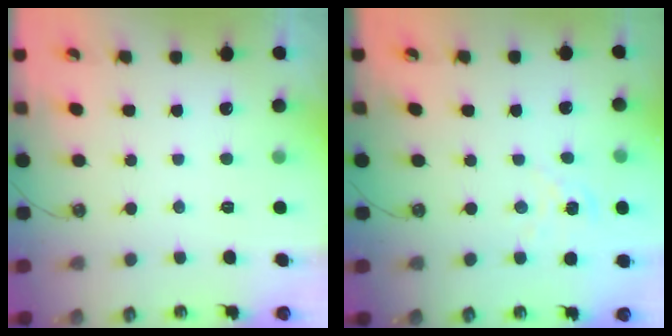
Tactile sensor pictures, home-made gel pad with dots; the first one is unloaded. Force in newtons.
{"total": 1.2, "press": 1.1, "slide": 0.2}